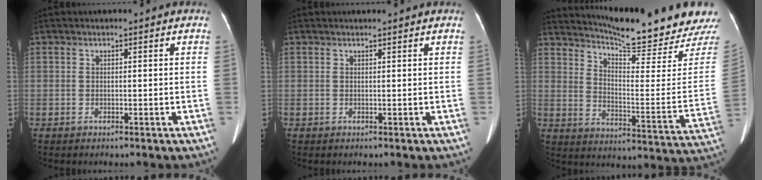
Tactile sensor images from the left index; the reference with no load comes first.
{"total": 1.0, "force": [1.0, 0.0, 0.1], "torque": [-0.010, 0.016, 0.015]}
{"total": 18.7, "force": [17.8, -1.0, 5.5], "torque": [-0.094, -0.115, 0.233]}